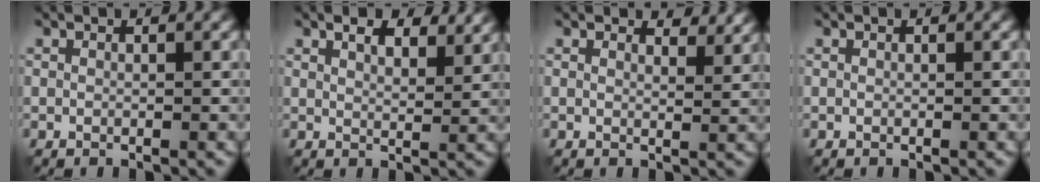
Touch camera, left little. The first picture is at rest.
{"total": 3.8, "force": [2.7, 1.4, 2.2], "torque": [-0.038, -0.003, 0.038]}
{"total": 2.4, "force": [2.2, 0.6, 0.9], "torque": [-0.015, -0.003, 0.027]}
{"total": 0.0}